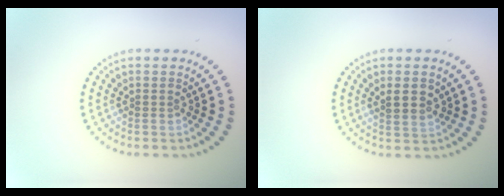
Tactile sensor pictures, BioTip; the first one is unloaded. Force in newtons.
{"total": 2.3, "press": 2.2, "slide": 0.8}